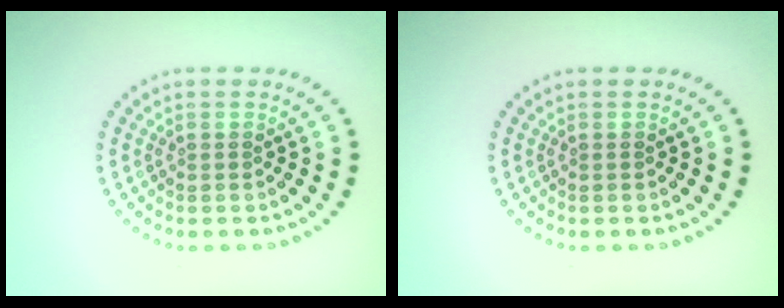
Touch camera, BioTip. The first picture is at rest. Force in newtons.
{"total": 0.0}